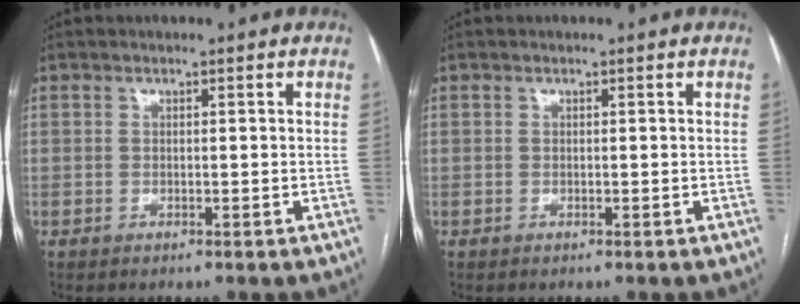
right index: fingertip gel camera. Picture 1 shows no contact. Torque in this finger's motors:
{"motor_torque": [0.00, 0.00, 0.00, 0.01]}